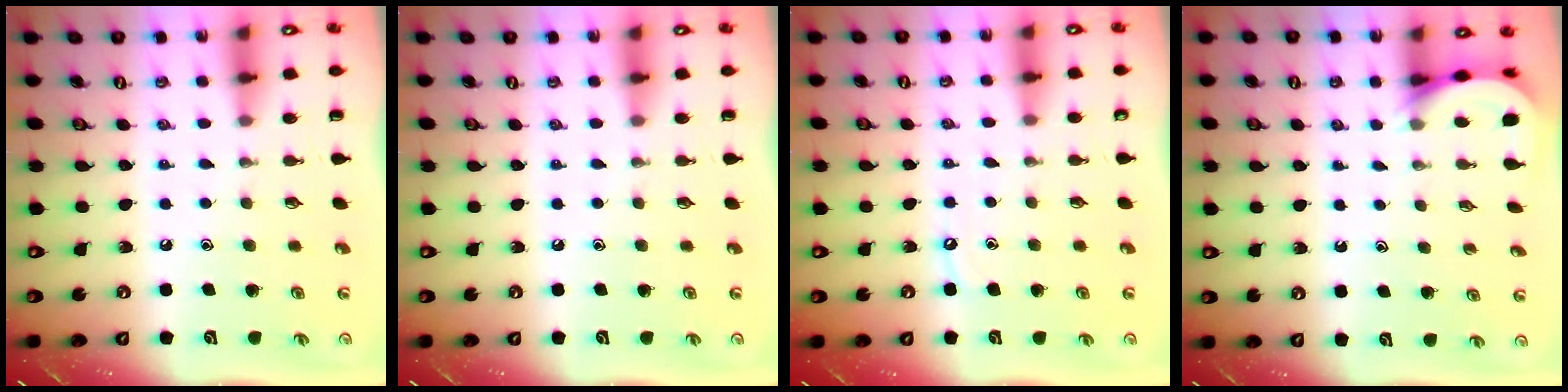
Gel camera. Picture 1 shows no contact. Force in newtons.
{"total": 0.0}
{"total": 4.0, "press": 4.0, "slide": 0.6}
{"total": 3.4, "press": 3.3, "slide": 0.3}